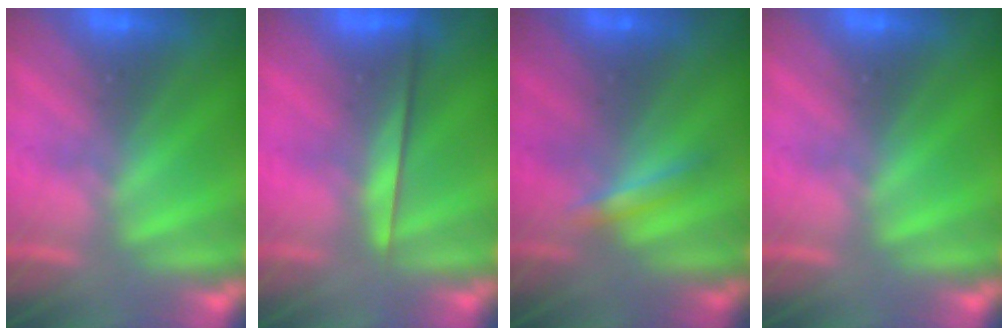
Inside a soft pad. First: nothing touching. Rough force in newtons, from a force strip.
{"total": 2.2}
{"total": 1.7}
{"total": 0.0}